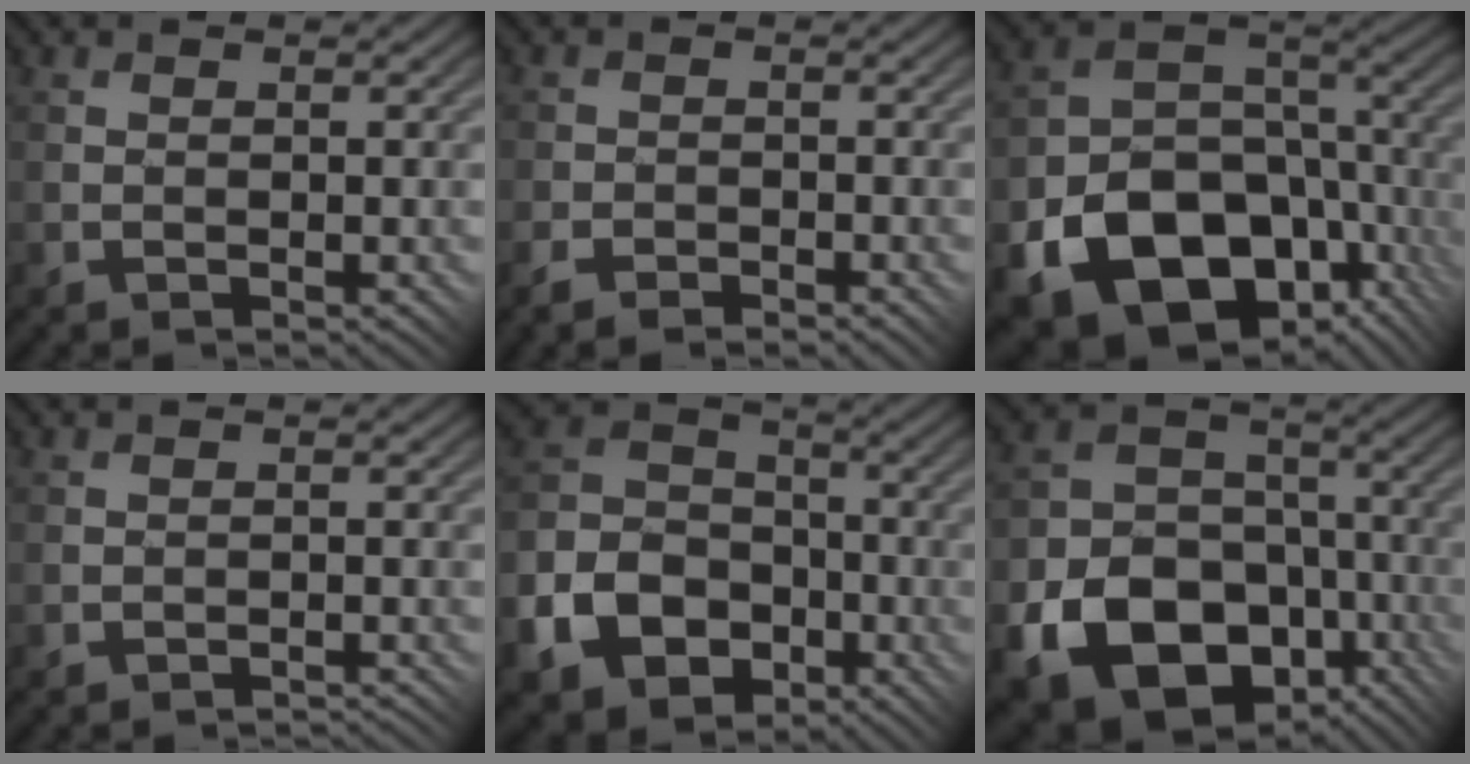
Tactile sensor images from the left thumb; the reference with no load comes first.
{"total": 2.7, "force": [-2.0, 1.3, 1.2], "torque": [-0.022, -0.003, -0.041]}
{"total": 19.4, "force": [-8.9, 13.8, 10.3], "torque": [-0.205, -0.034, -0.117]}
{"total": 1.0, "force": [-0.8, -0.4, -0.6], "torque": [0.012, 0.007, -0.021]}
{"total": 12.9, "force": [-6.5, 9.5, 5.8], "torque": [-0.164, -0.035, -0.122]}
{"total": 17.8, "force": [-8.7, 13.3, 7.9], "torque": [-0.155, -0.046, -0.148]}